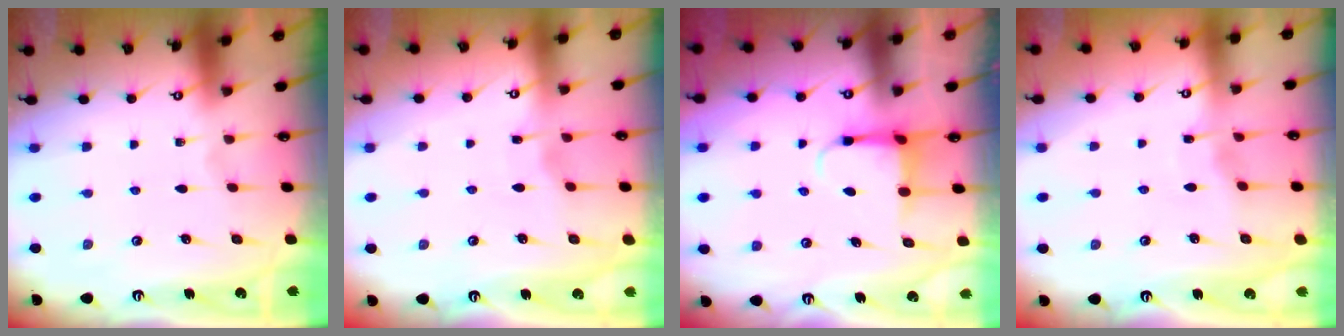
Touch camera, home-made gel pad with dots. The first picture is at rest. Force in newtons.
{"total": 2.8, "press": 2.8, "slide": 0.4}
{"total": 4.3, "press": 4.3, "slide": 0.5}
{"total": 2.9, "press": 2.9, "slide": 0.3}